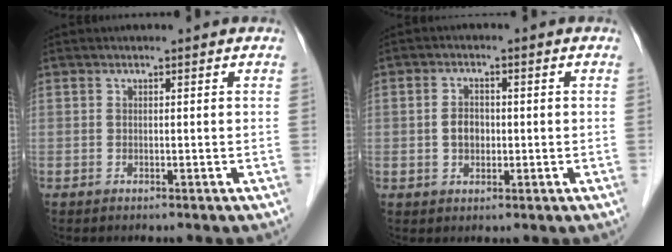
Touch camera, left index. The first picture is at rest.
{"total": 3.4, "force": [-0.2, 2.3, 2.4], "torque": [-0.053, 0.008, -0.002]}